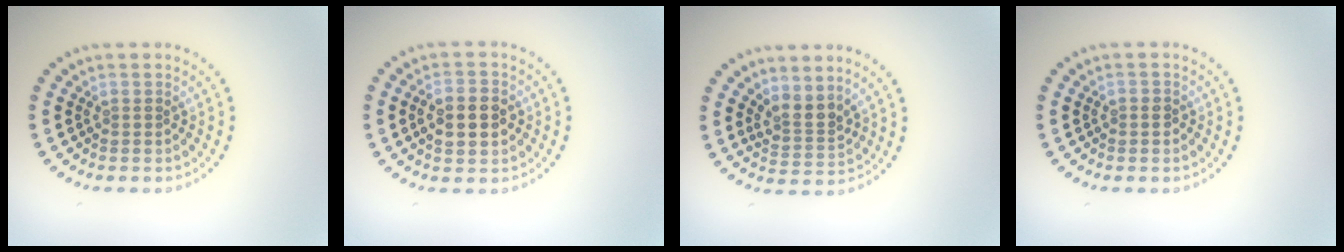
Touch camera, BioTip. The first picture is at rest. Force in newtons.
{"total": 4.3, "press": 4.3, "slide": 0.3}
{"total": 2.5, "press": 1.8, "slide": 1.8}
{"total": 0.5, "press": 0.4, "slide": 0.3}